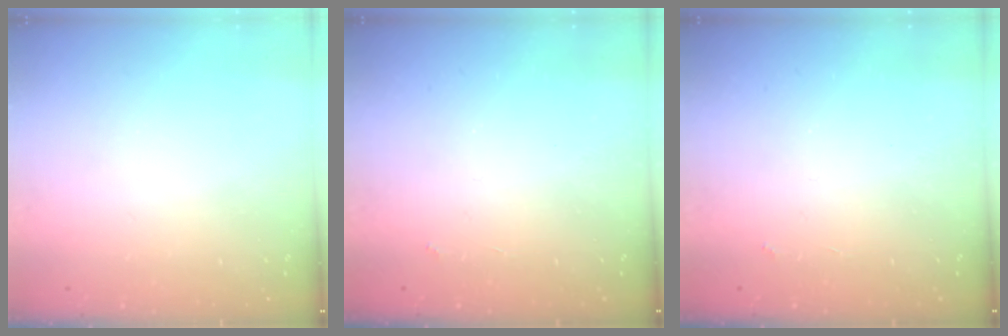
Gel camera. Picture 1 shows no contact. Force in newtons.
{"total": 2.5, "press": 2.5, "slide": 0.5}
{"total": 2.5, "press": 2.5, "slide": 0.5}